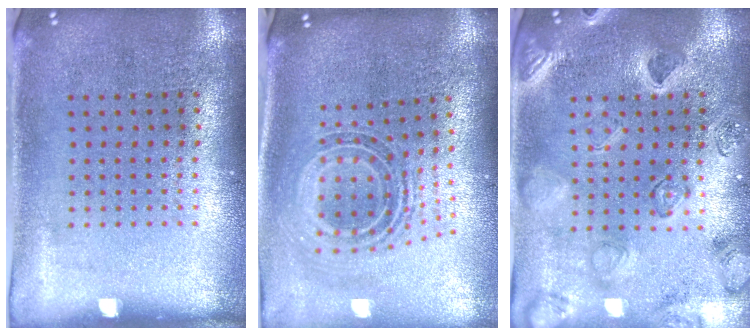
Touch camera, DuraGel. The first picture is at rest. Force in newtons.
{"total": 1.2, "press": 1.0, "slide": 0.7}
{"total": 2.5, "press": 2.4, "slide": 0.7}